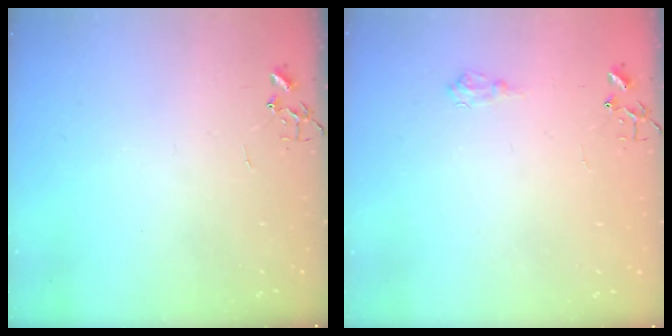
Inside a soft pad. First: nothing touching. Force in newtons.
{"total": 6.6, "press": 6.5, "slide": 0.8}